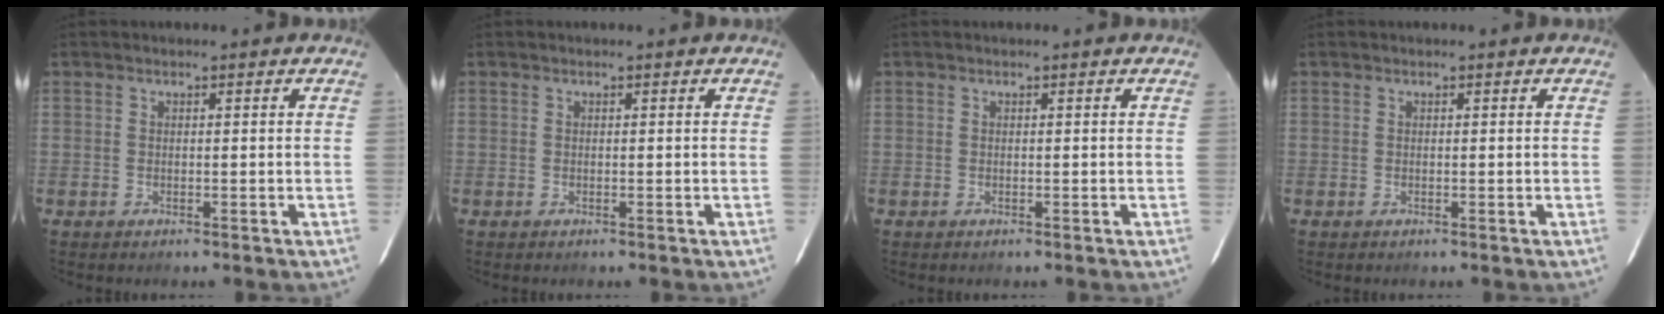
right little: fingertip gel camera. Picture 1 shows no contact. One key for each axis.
{"total": 0.0}
{"total": 0.0}
{"total": 0.0}